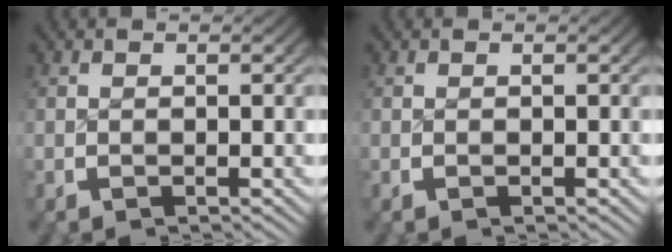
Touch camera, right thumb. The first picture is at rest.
{"total": 0.0}